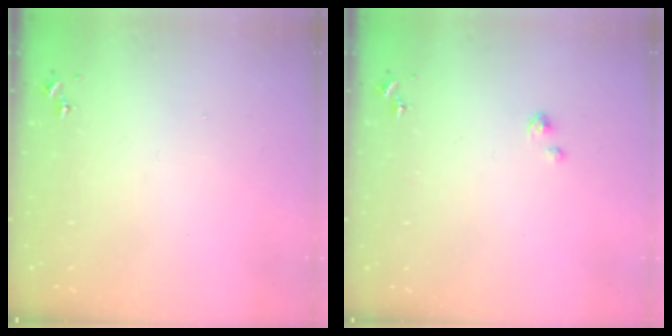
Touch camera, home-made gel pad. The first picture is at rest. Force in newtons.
{"total": 1.1, "press": 1.1, "slide": 0.1}